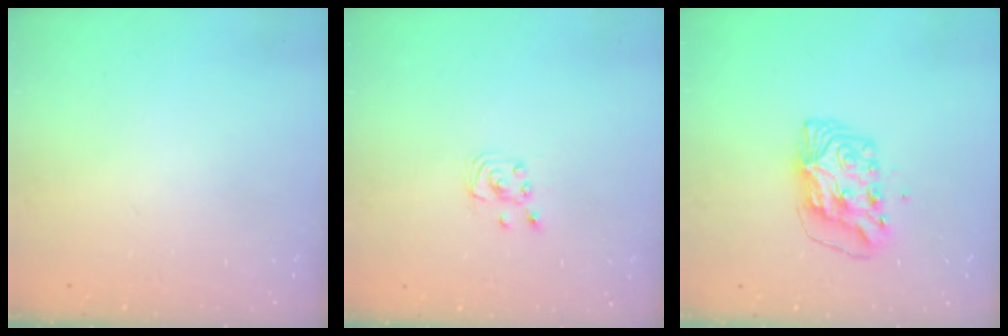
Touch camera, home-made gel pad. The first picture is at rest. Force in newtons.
{"total": 2.7, "press": 2.7, "slide": 0.2}
{"total": 8.6, "press": 8.5, "slide": 1.1}